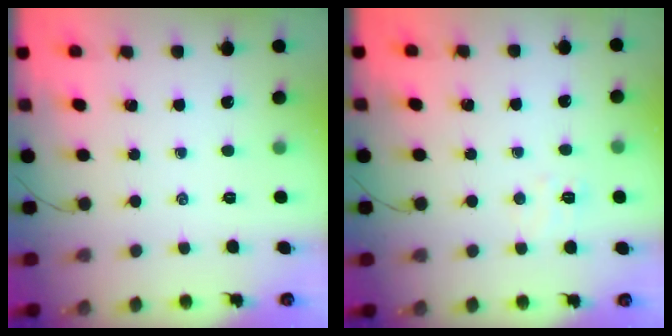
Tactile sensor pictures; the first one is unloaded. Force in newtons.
{"total": 3.5, "press": 3.4, "slide": 0.8}